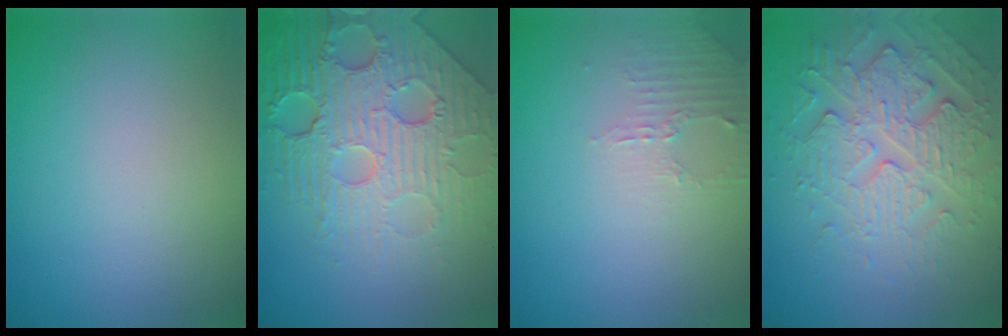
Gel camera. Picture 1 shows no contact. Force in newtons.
{"total": 7.8, "press": 5.6, "slide": 5.4}
{"total": 1.8, "press": 1.7, "slide": 0.5}
{"total": 5.0, "press": 4.3, "slide": 2.6}